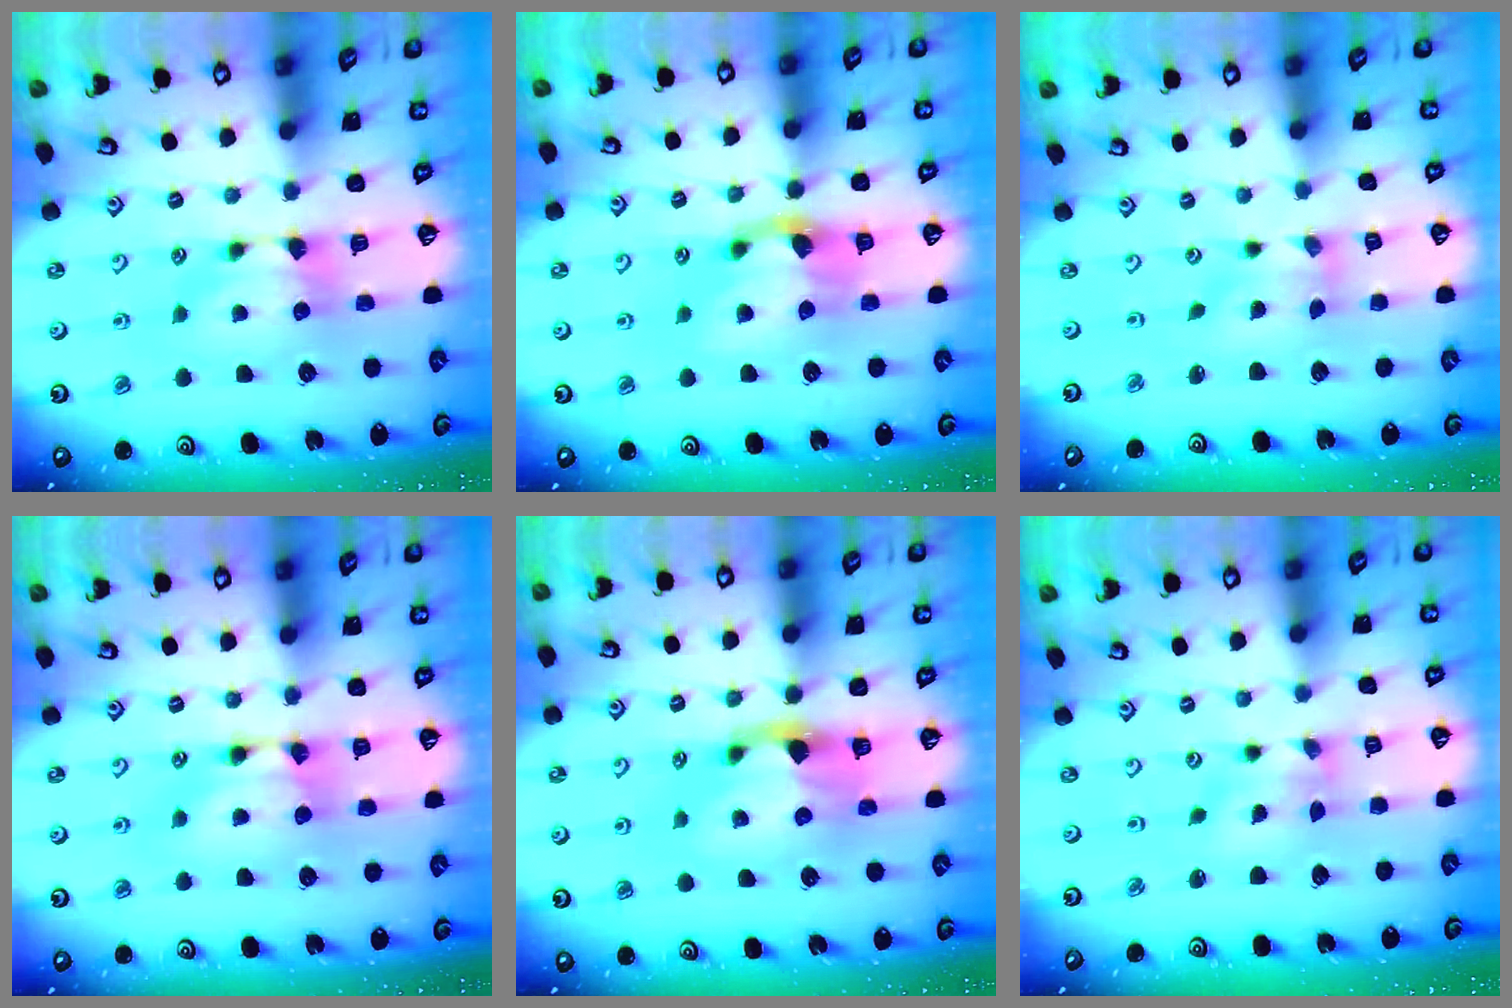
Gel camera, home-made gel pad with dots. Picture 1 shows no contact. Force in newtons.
{"total": 2.8, "press": 2.3, "slide": 1.7}
{"total": 1.0, "press": 0.2, "slide": 0.9}
{"total": 2.2, "press": 2.2, "slide": 0.1}
{"total": 3.0, "press": 2.6, "slide": 1.4}
{"total": 1.1, "press": 0.3, "slide": 1.1}